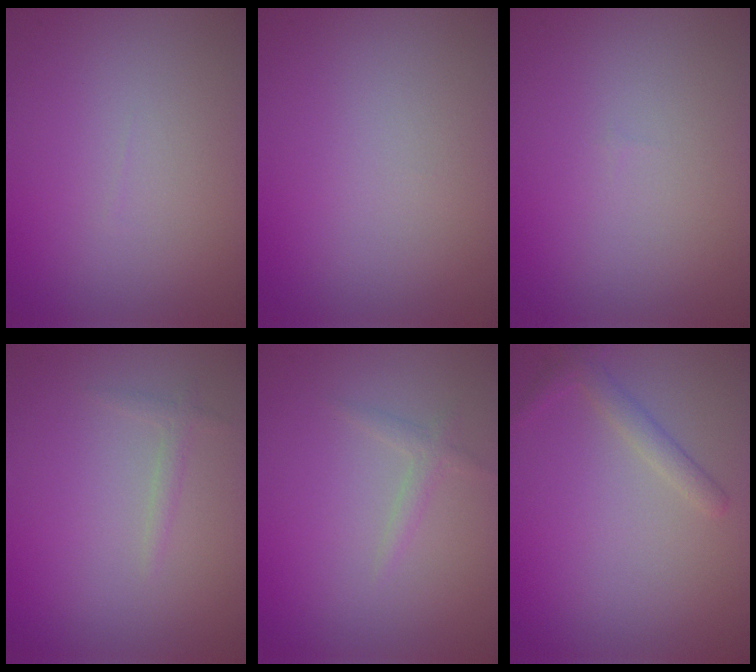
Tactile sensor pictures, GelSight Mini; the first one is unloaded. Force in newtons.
{"total": 0.0}
{"total": 0.0}
{"total": 0.9, "press": 0.9, "slide": 0.1}
{"total": 1.1, "press": 1.1, "slide": 0.0}
{"total": 1.6, "press": 1.6, "slide": 0.1}